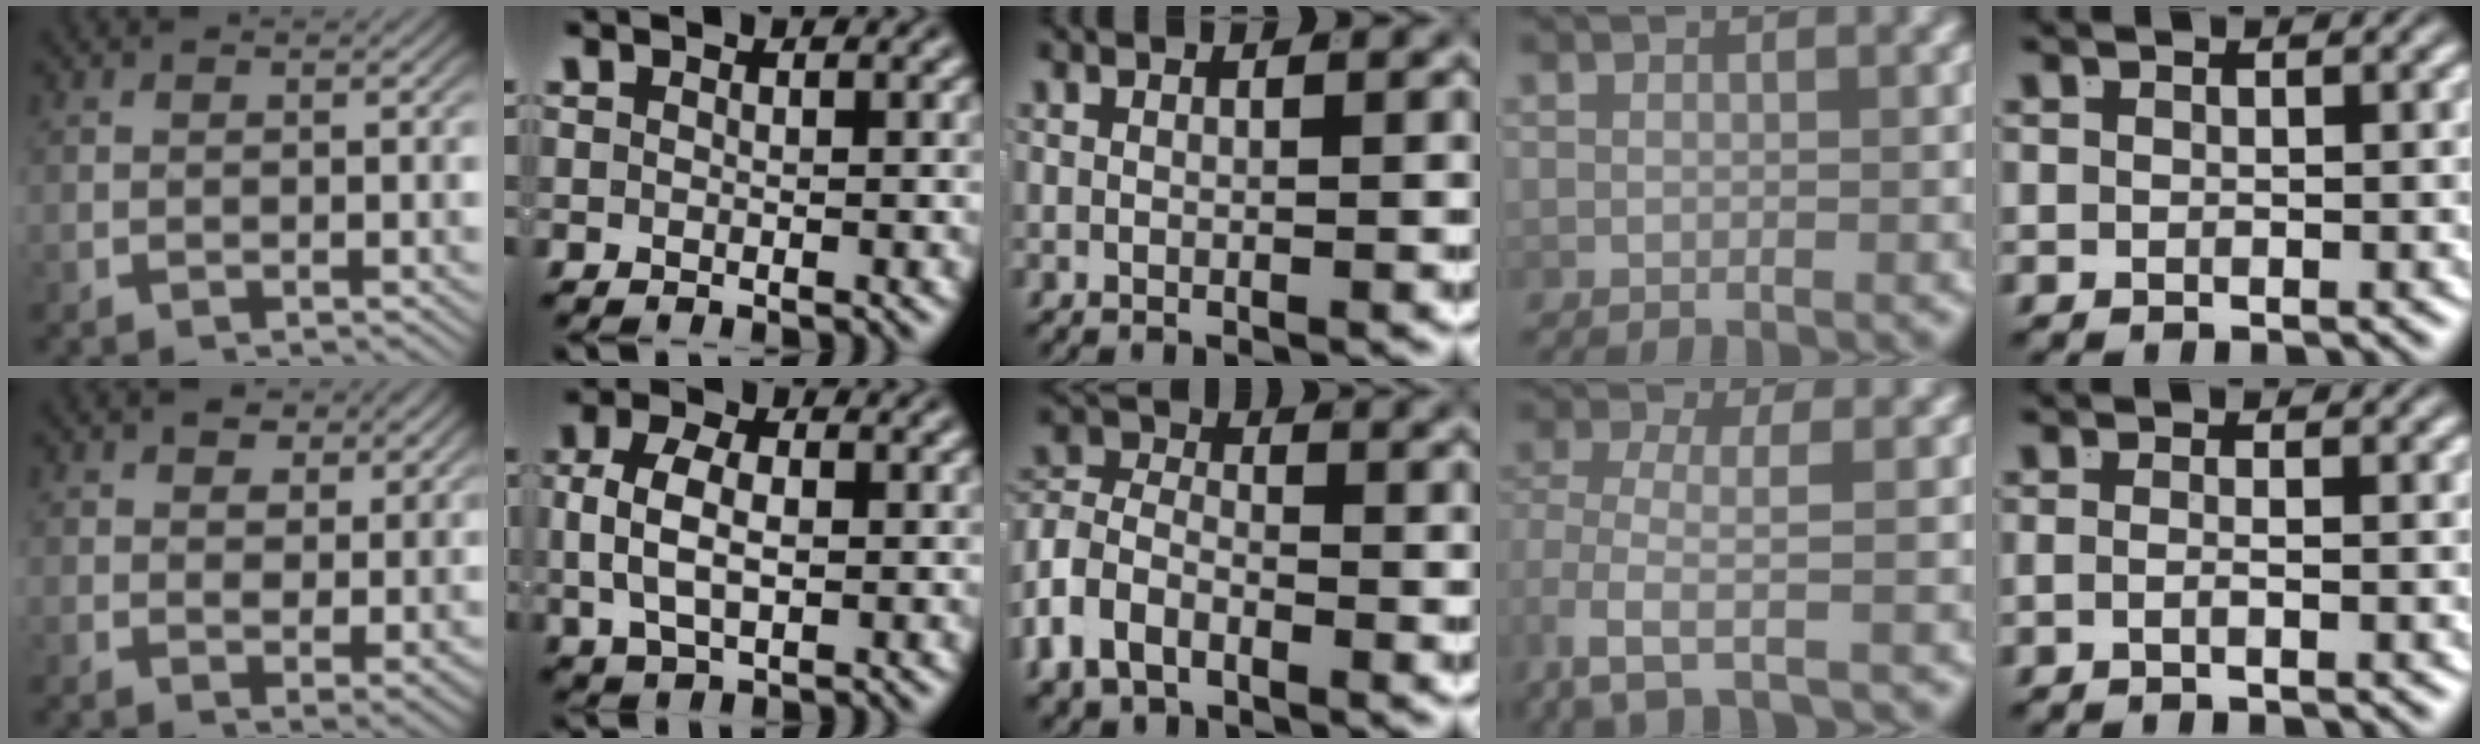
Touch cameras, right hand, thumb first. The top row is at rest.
{"thumb": {"total": 4.3, "force": [1.9, 3.0, 2.4], "torque": [-0.039, -0.023, 0.039]}, "index": {"total": 4.7, "force": [0.2, 3.0, 3.7], "torque": [-0.077, -0.006, 0.011]}, "middle": {"total": 6.0, "force": [-1.7, 4.6, 3.4], "torque": [-0.075, -0.012, -0.035]}, "ring": {"total": 3.4, "force": [-0.9, 0.8, 3.2], "torque": [-0.078, -0.021, -0.002]}, "little": {"total": 1.7, "force": [-1.1, -0.9, 1.0], "torque": [-0.024, -0.008, -0.016]}}